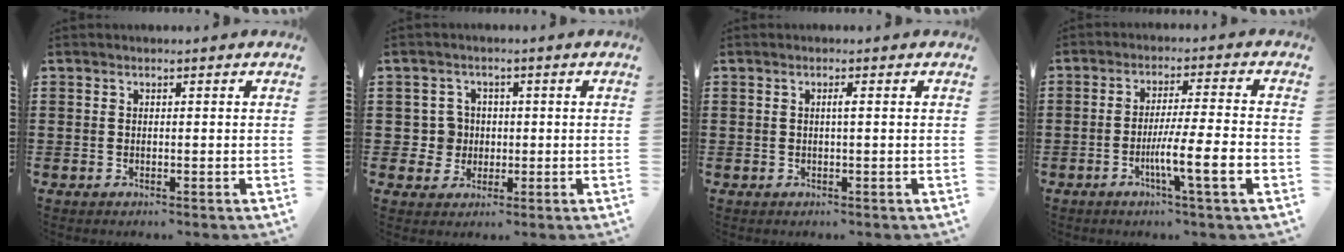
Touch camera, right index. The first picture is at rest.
{"total": 3.9, "force": [-0.2, 3.7, 0.9], "torque": [-0.037, 0.011, -0.007]}
{"total": 0.9, "force": [0.0, -0.1, 0.9], "torque": [-0.017, -0.003, 0.000]}
{"total": 8.0, "force": [-2.9, 0.1, 7.4], "torque": [-0.128, -0.010, -0.052]}